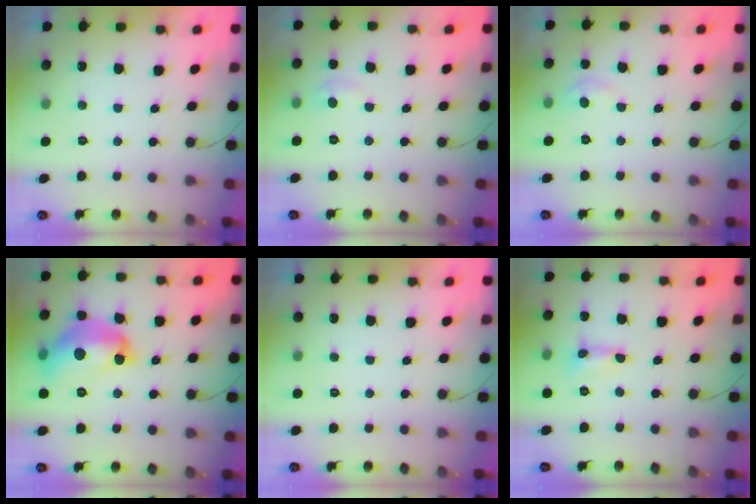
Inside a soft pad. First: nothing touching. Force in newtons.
{"total": 2.3, "press": 2.3, "slide": 0.3}
{"total": 3.1, "press": 3.1, "slide": 0.4}
{"total": 15.4, "press": 15.4, "slide": 0.8}
{"total": 0.0}
{"total": 0.6, "press": 0.6, "slide": 0.0}